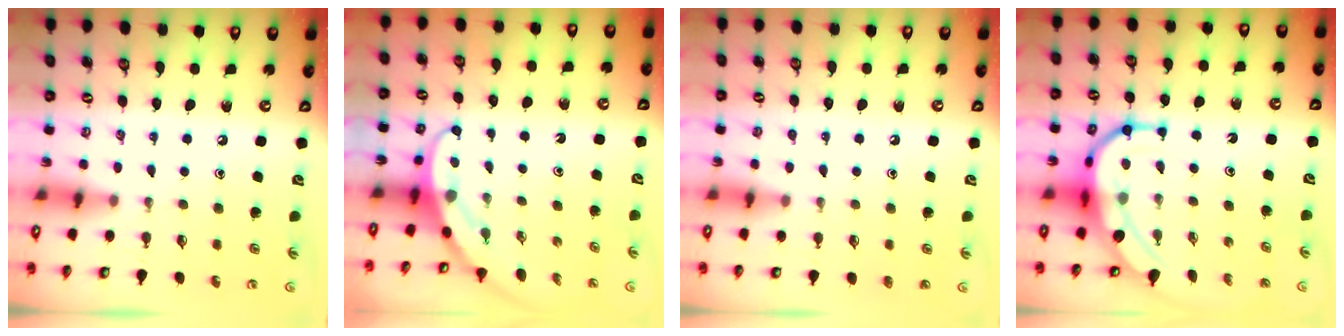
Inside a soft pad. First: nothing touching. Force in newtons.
{"total": 3.5, "press": 3.5, "slide": 0.3}
{"total": 1.1, "press": 1.1, "slide": 0.3}
{"total": 11.1, "press": 11.0, "slide": 1.2}